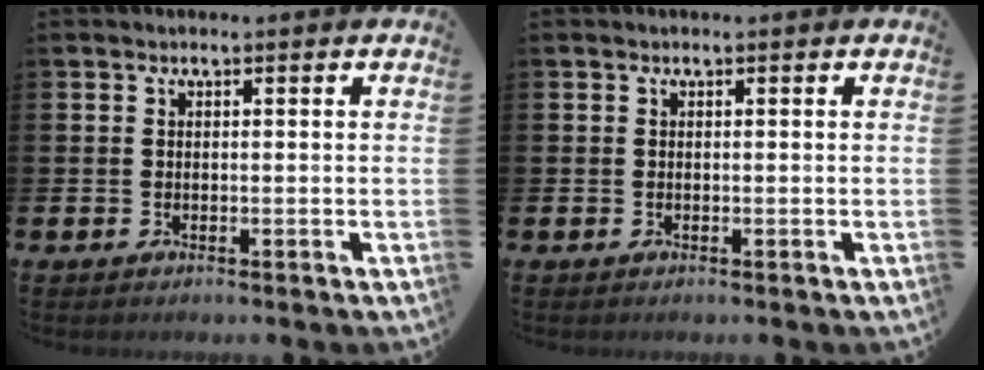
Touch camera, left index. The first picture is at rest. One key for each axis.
{"total": 0.0}